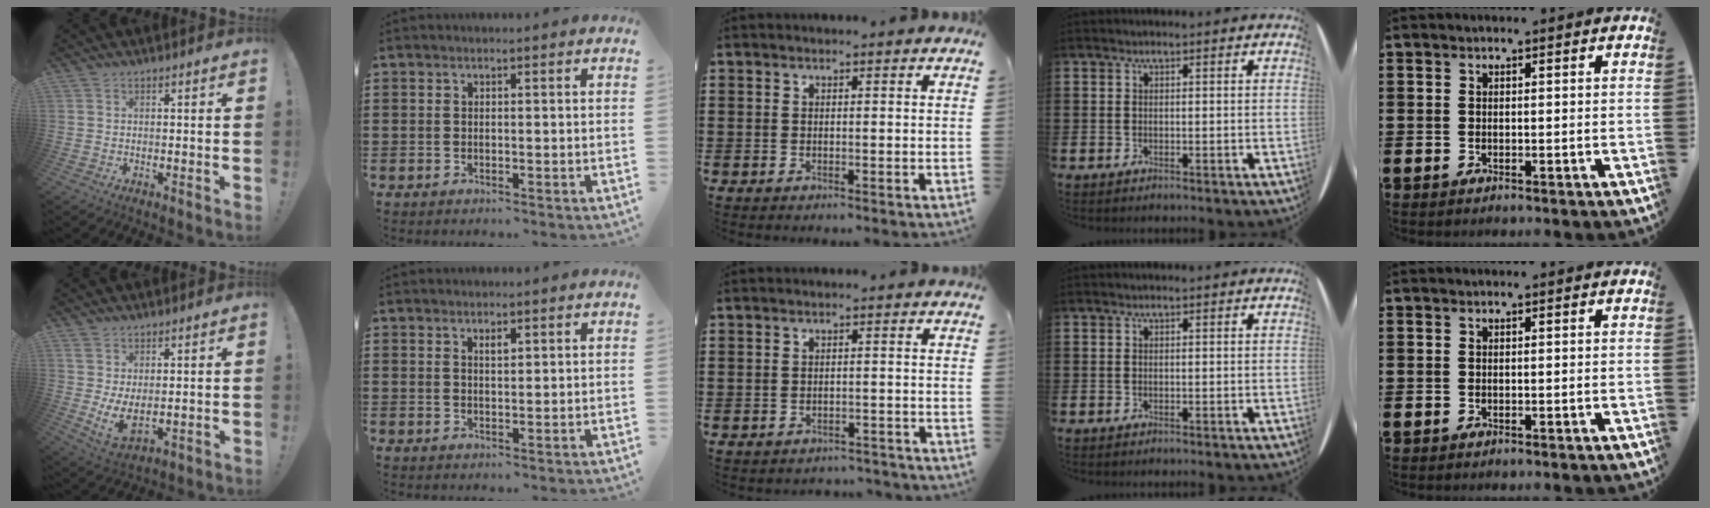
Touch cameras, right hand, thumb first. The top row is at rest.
{"thumb": {"total": 6.3, "force": [2.1, 2.7, 5.3], "torque": [-0.091, -0.032, 0.042]}, "index": {"total": 1.4, "force": [0.9, 0.5, 0.9], "torque": [-0.019, 0.003, 0.016]}, "middle": {"total": 1.7, "force": [-1.6, 0.2, 0.0], "torque": [-0.008, -0.001, -0.035]}}